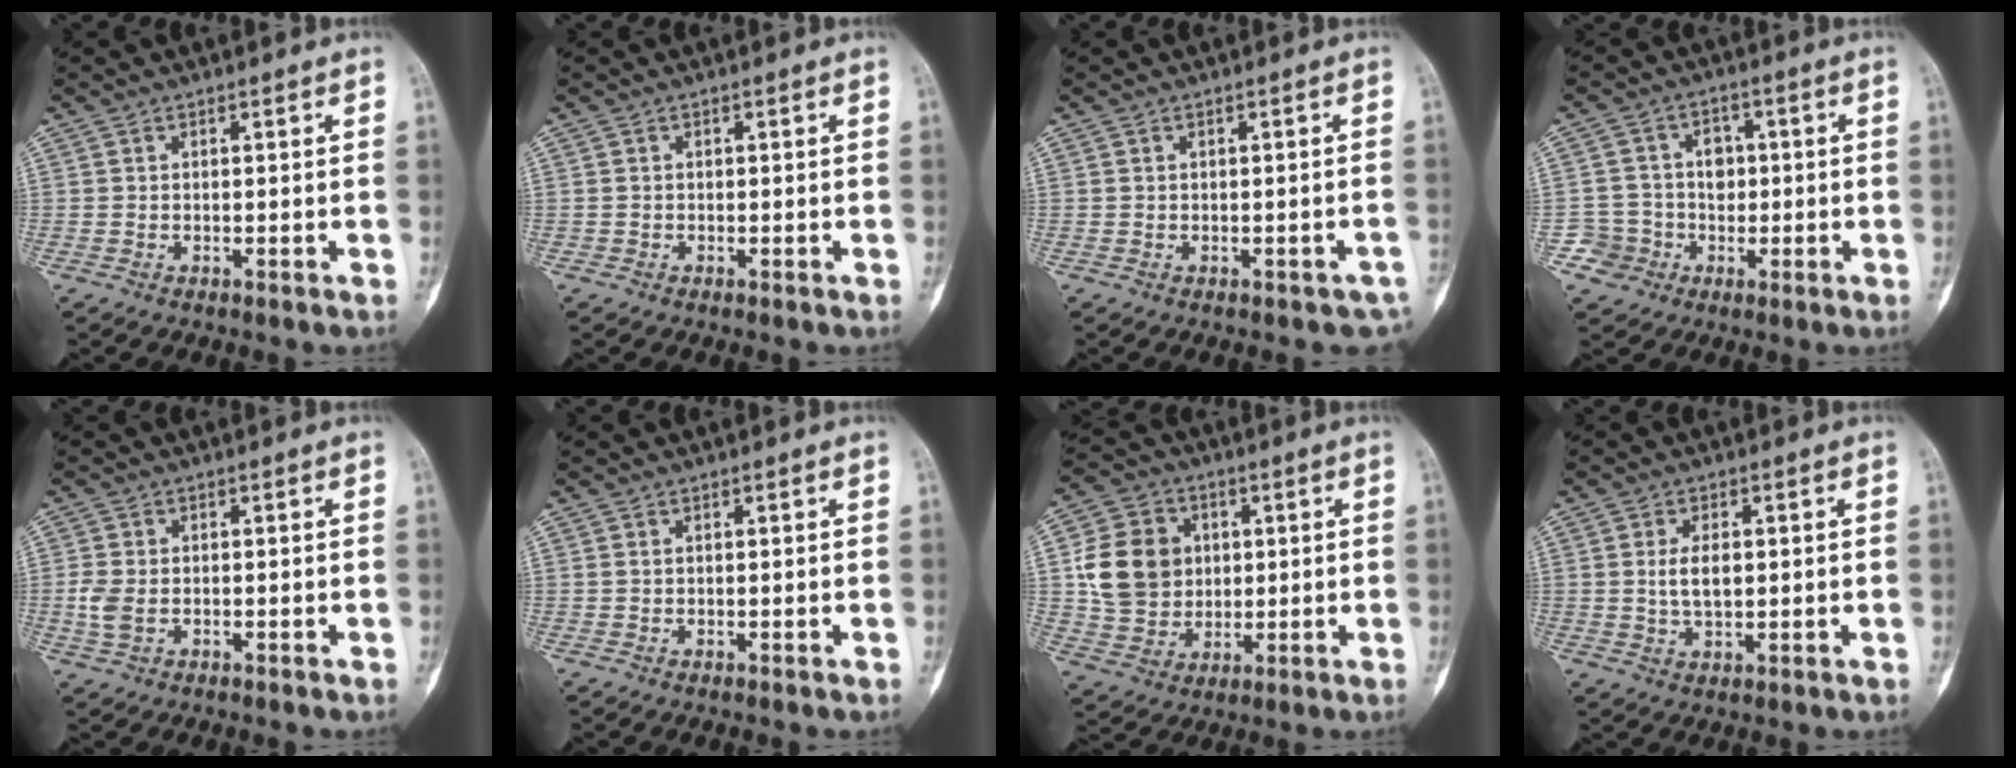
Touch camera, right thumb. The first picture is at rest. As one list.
[{"total": 0.0}, {"total": 2.6, "force": [-1.4, 1.5, 1.5], "torque": [-0.005, 0.011, -0.015]}, {"total": 7.6, "force": [-2.0, 7.3, 0.5], "torque": [0.039, 0.024, -0.034]}, {"total": 3.7, "force": [-0.9, 2.3, 2.7], "torque": [-0.069, 0.003, -0.017]}, {"total": 0.0}, {"total": 13.6, "force": [1.8, 11.7, 6.7], "torque": [-0.096, 0.005, 0.038]}, {"total": 4.6, "force": [0.4, 2.4, 3.9], "torque": [-0.065, -0.004, 0.010]}]